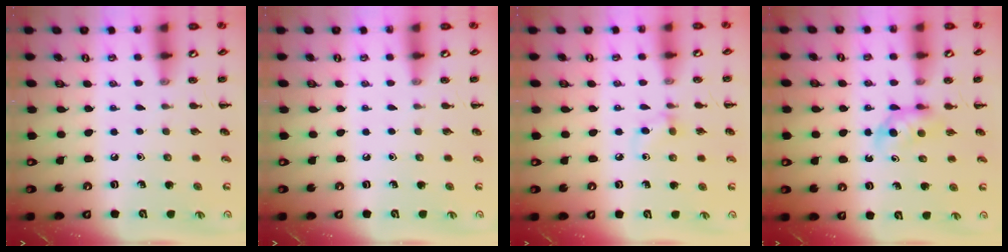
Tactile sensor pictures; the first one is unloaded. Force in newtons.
{"total": 0.0}
{"total": 5.0, "press": 4.7, "slide": 1.7}
{"total": 3.8, "press": 3.5, "slide": 1.4}